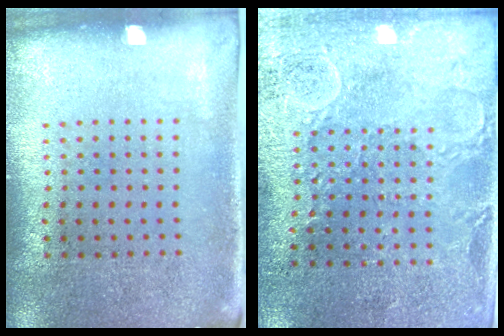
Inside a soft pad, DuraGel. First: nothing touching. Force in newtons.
{"total": 2.8, "press": 2.7, "slide": 0.8}